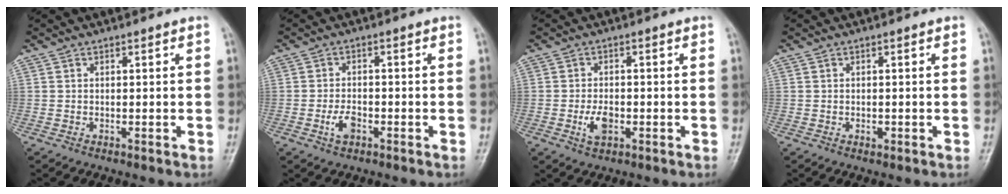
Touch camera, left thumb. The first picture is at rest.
{"total": 3.5, "force": [-1.5, 2.0, 2.4], "torque": [-0.046, 0.009, -0.029]}
{"total": 4.2, "force": [-1.2, 2.4, 3.2], "torque": [-0.057, 0.002, -0.022]}
{"total": 0.9, "force": [-0.2, 0.6, 0.6], "torque": [-0.004, 0.000, -0.004]}